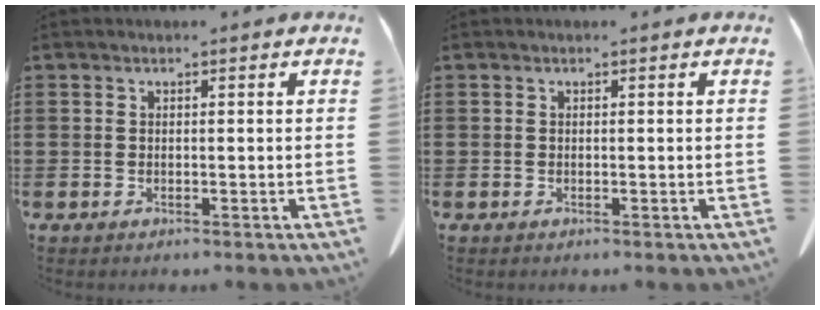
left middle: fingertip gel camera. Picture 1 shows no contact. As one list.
[{"total": 0.0}]